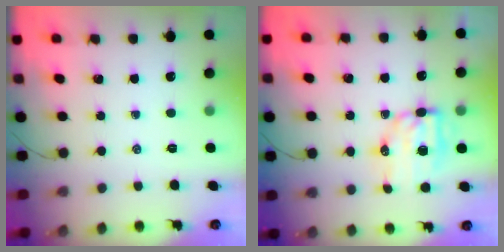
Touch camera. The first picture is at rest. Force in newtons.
{"total": 9.6, "press": 9.4, "slide": 1.8}